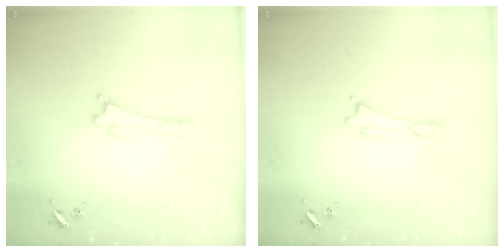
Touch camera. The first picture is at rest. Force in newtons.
{"total": 0.0}